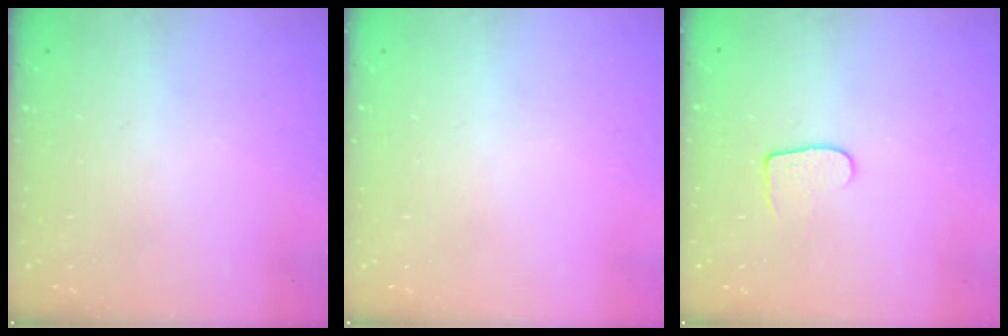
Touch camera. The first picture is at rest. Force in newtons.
{"total": 0.0}
{"total": 5.8, "press": 5.8, "slide": 0.6}